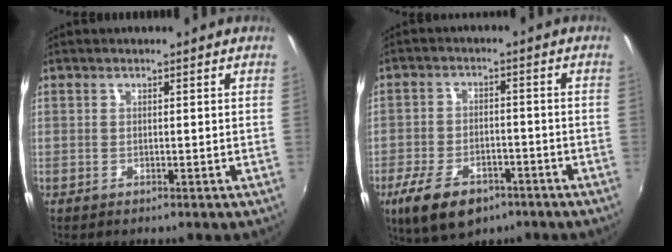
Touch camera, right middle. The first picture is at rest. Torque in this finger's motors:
{"motor_torque": [1.18, -0.96, 0.21, 0.12]}